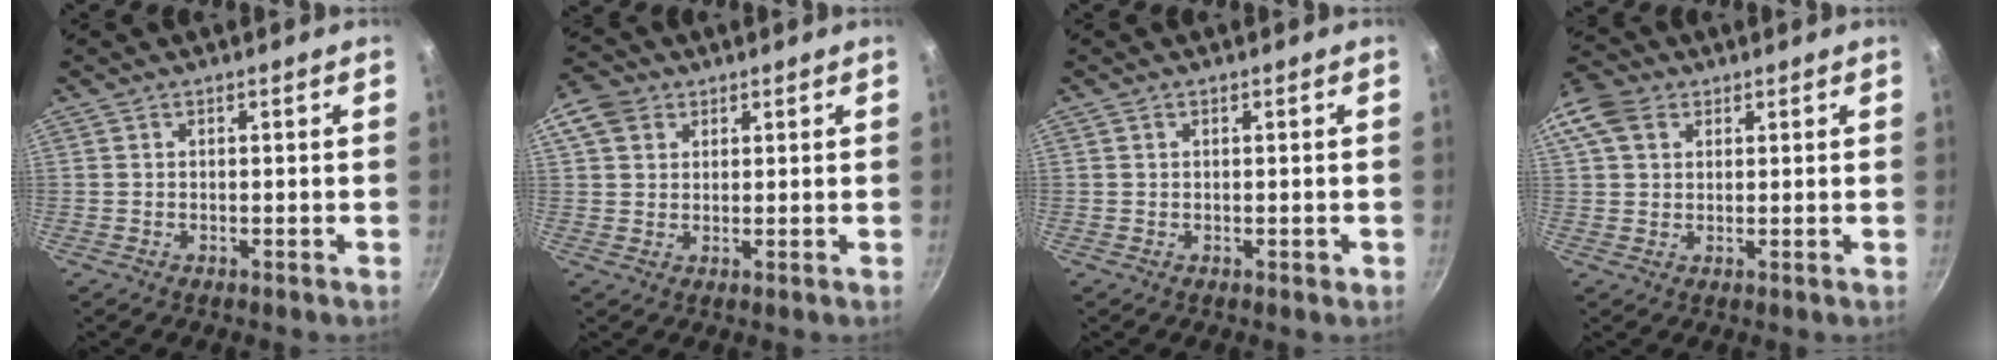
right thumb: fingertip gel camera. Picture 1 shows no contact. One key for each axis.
{"total": 6.0, "fx": 2.5, "fy": 4.8, "fz": 2.6, "tx": -0.031, "ty": 0.003, "tz": 0.037}
{"total": 0.9, "fx": 0.0, "fy": 0.6, "fz": 0.8, "tx": -0.003, "ty": 0.001, "tz": 0.000}
{"total": 9.0, "fx": 3.4, "fy": 6.7, "fz": 5.0, "tx": -0.093, "ty": 0.010, "tz": 0.052}